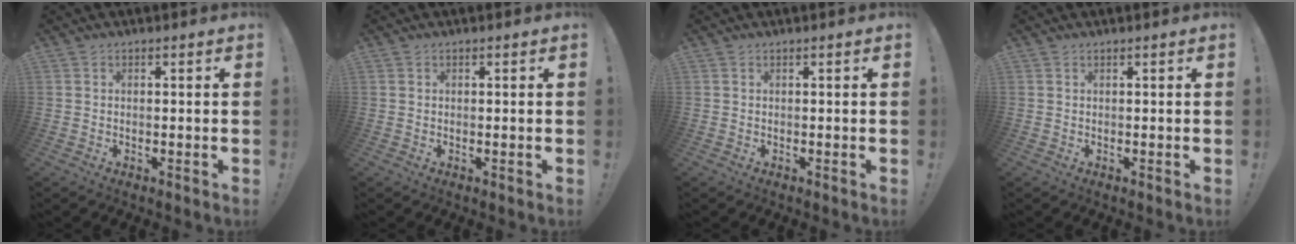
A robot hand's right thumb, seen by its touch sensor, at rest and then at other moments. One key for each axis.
{"total": 0.0}
{"total": 0.0}
{"total": 0.0}